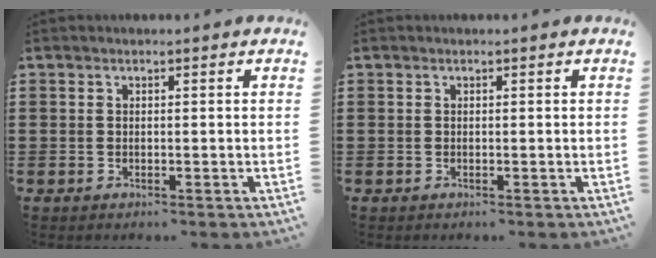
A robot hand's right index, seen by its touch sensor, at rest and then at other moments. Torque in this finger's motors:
{"motor_torque": [0.29, 0.47, 0.00, 0.00]}